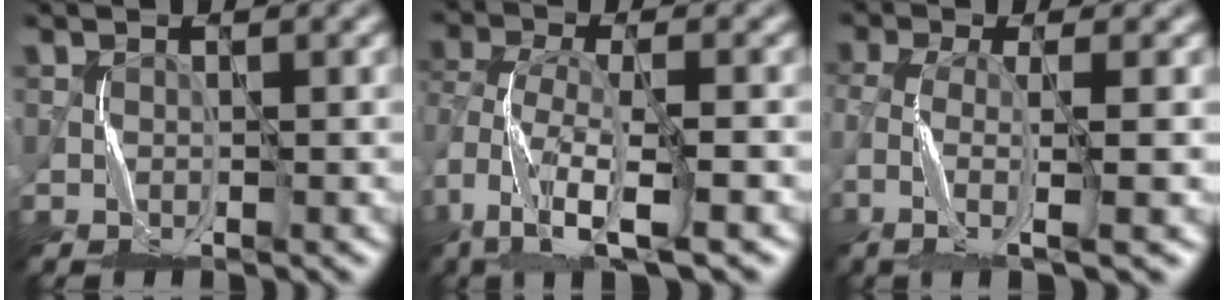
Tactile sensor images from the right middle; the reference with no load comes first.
{"total": 7.9, "force": [-5.2, 2.3, 5.5], "torque": [-0.118, -0.011, -0.105]}
{"total": 5.0, "force": [-2.6, 0.8, 4.2], "torque": [-0.082, -0.010, -0.061]}